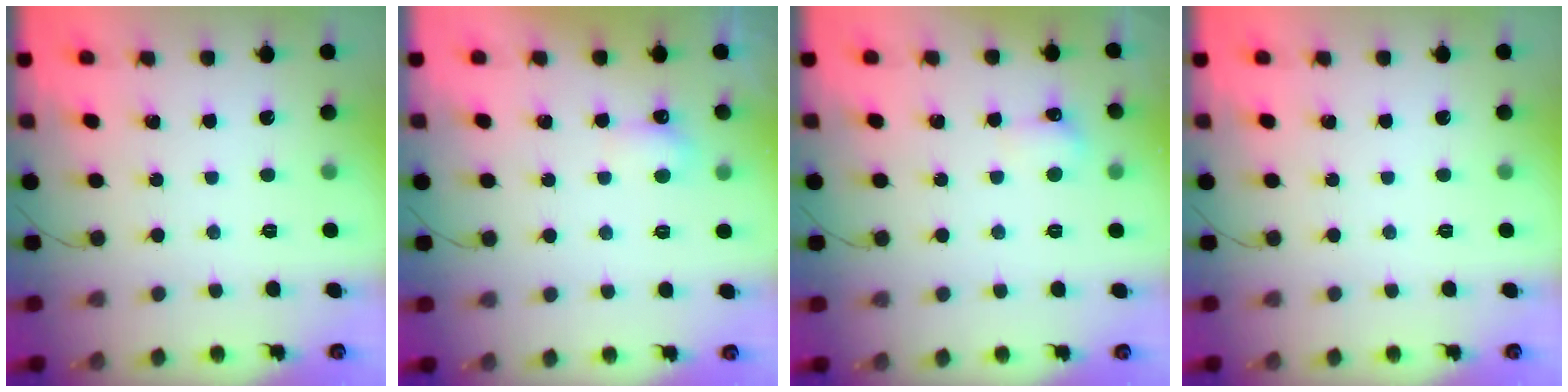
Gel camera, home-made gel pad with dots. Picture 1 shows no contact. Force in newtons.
{"total": 3.7, "press": 3.6, "slide": 1.1}
{"total": 4.3, "press": 4.2, "slide": 1.3}
{"total": 0.0}